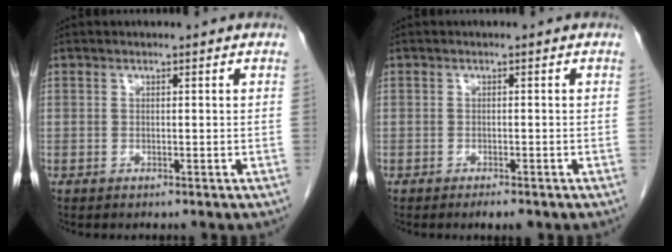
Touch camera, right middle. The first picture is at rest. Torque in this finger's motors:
{"motor_torque": [0.27, -0.02, -0.06, -0.01]}